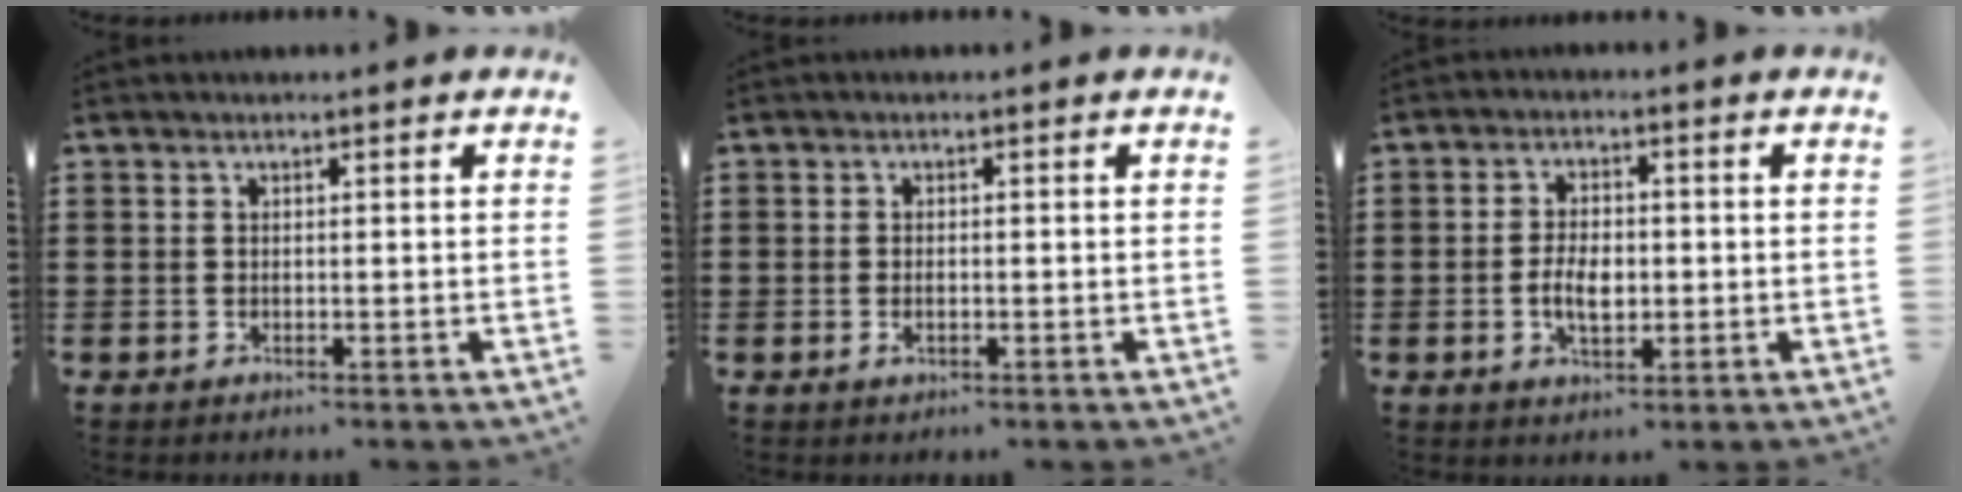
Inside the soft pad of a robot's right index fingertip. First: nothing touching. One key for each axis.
{"total": 1.1, "fx": -0.4, "fy": 0.6, "fz": 0.9, "tx": -0.026, "ty": -0.004, "tz": -0.009}
{"total": 4.9, "fx": -0.8, "fy": 2.6, "fz": 4.0, "tx": -0.073, "ty": 0.001, "tz": -0.017}